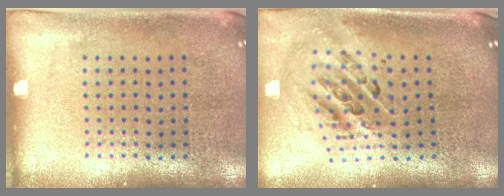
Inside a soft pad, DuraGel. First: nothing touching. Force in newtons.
{"total": 1.7, "press": 1.4, "slide": 1.0}